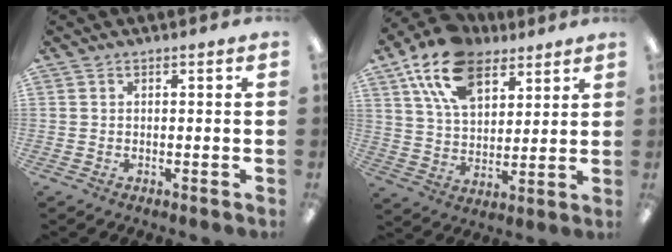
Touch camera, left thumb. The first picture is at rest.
{"total": 17.3, "force": [10.3, 10.0, 9.7], "torque": [-0.180, -0.030, 0.190]}